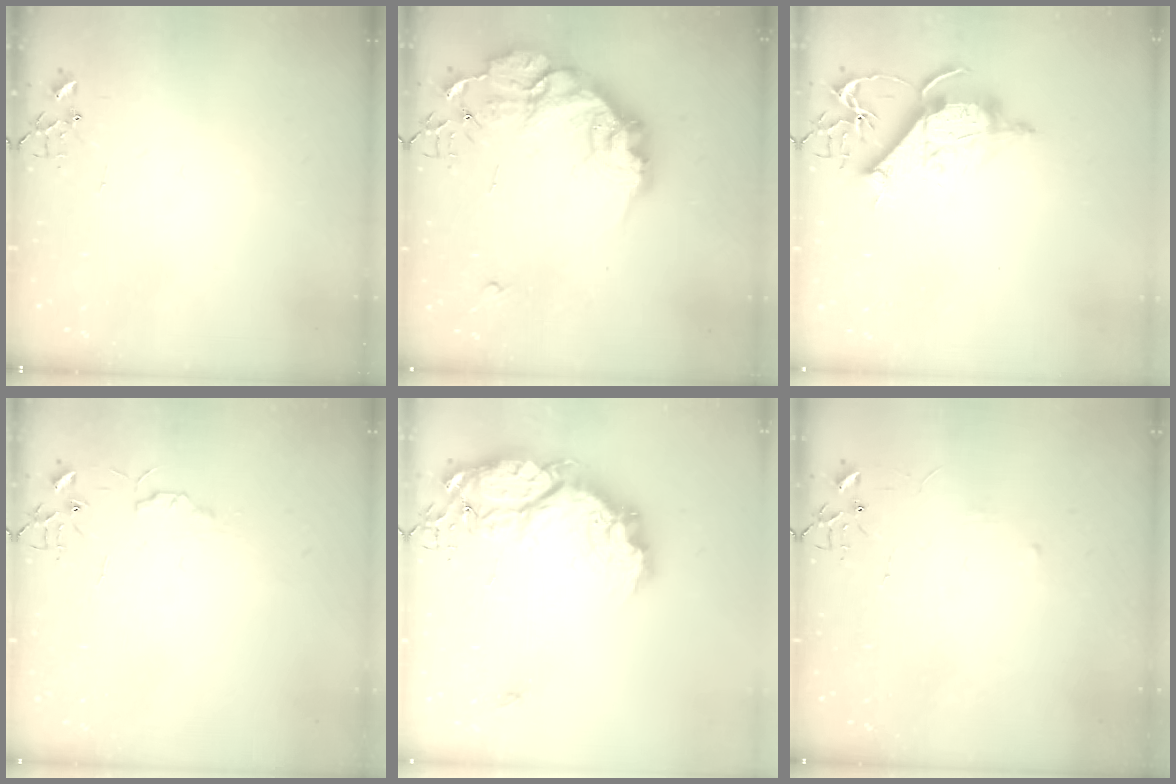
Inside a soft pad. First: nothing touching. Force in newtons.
{"total": 20.5, "press": 20.5, "slide": 1.5}
{"total": 11.5, "press": 11.4, "slide": 1.3}
{"total": 4.3, "press": 4.2, "slide": 0.6}
{"total": 21.3, "press": 21.2, "slide": 1.6}
{"total": 2.9, "press": 2.9, "slide": 0.4}